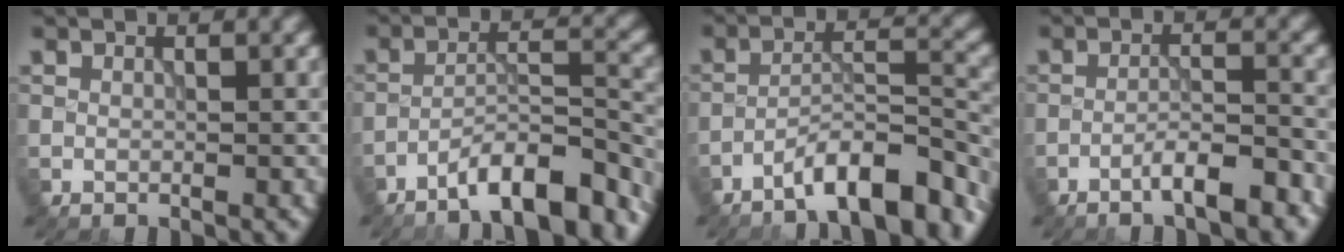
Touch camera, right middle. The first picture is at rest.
{"total": 7.7, "force": [-6.1, 1.6, 4.4], "torque": [-0.060, 0.007, -0.102]}
{"total": 7.7, "force": [-6.0, 1.6, 4.5], "torque": [-0.065, 0.007, -0.102]}
{"total": 4.4, "force": [-3.0, 0.7, 3.1], "torque": [-0.050, 0.012, -0.054]}